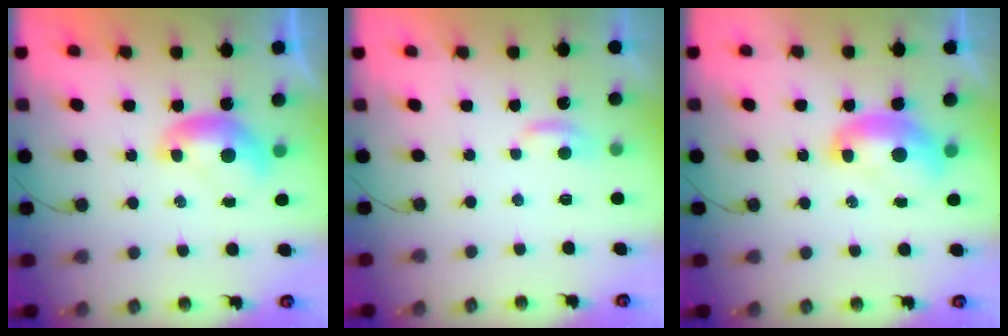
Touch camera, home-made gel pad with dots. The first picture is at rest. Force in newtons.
{"total": 2.0, "press": 1.9, "slide": 0.4}
{"total": 2.5, "press": 2.5, "slide": 0.3}